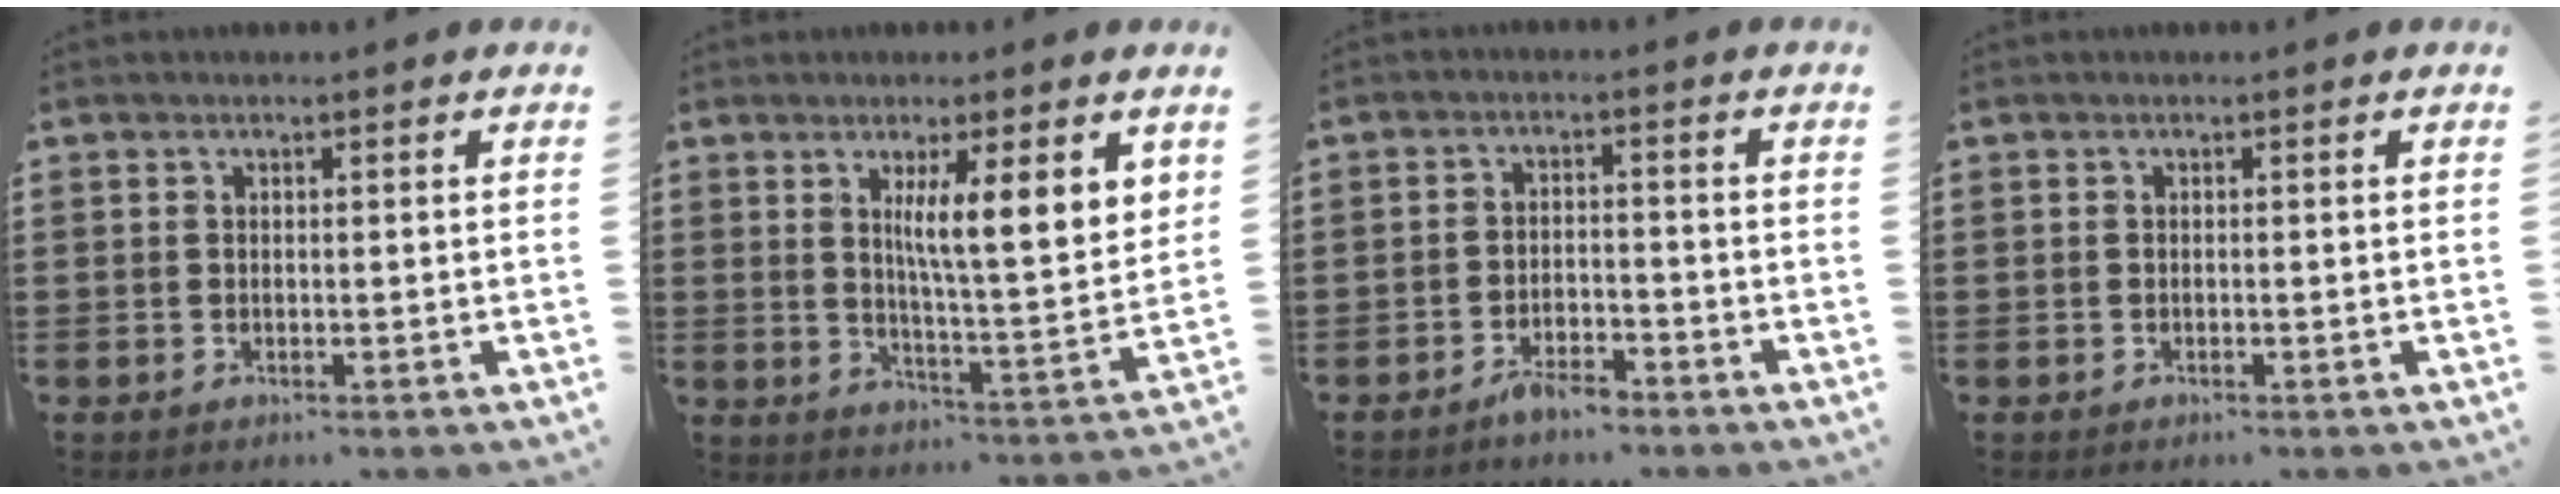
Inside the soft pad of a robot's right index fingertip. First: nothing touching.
{"total": 7.6, "force": [3.5, 0.7, 6.7], "torque": [-0.122, -0.016, 0.054]}
{"total": 3.1, "force": [-2.7, 0.9, 1.3], "torque": [-0.022, 0.011, -0.051]}
{"total": 0.0}